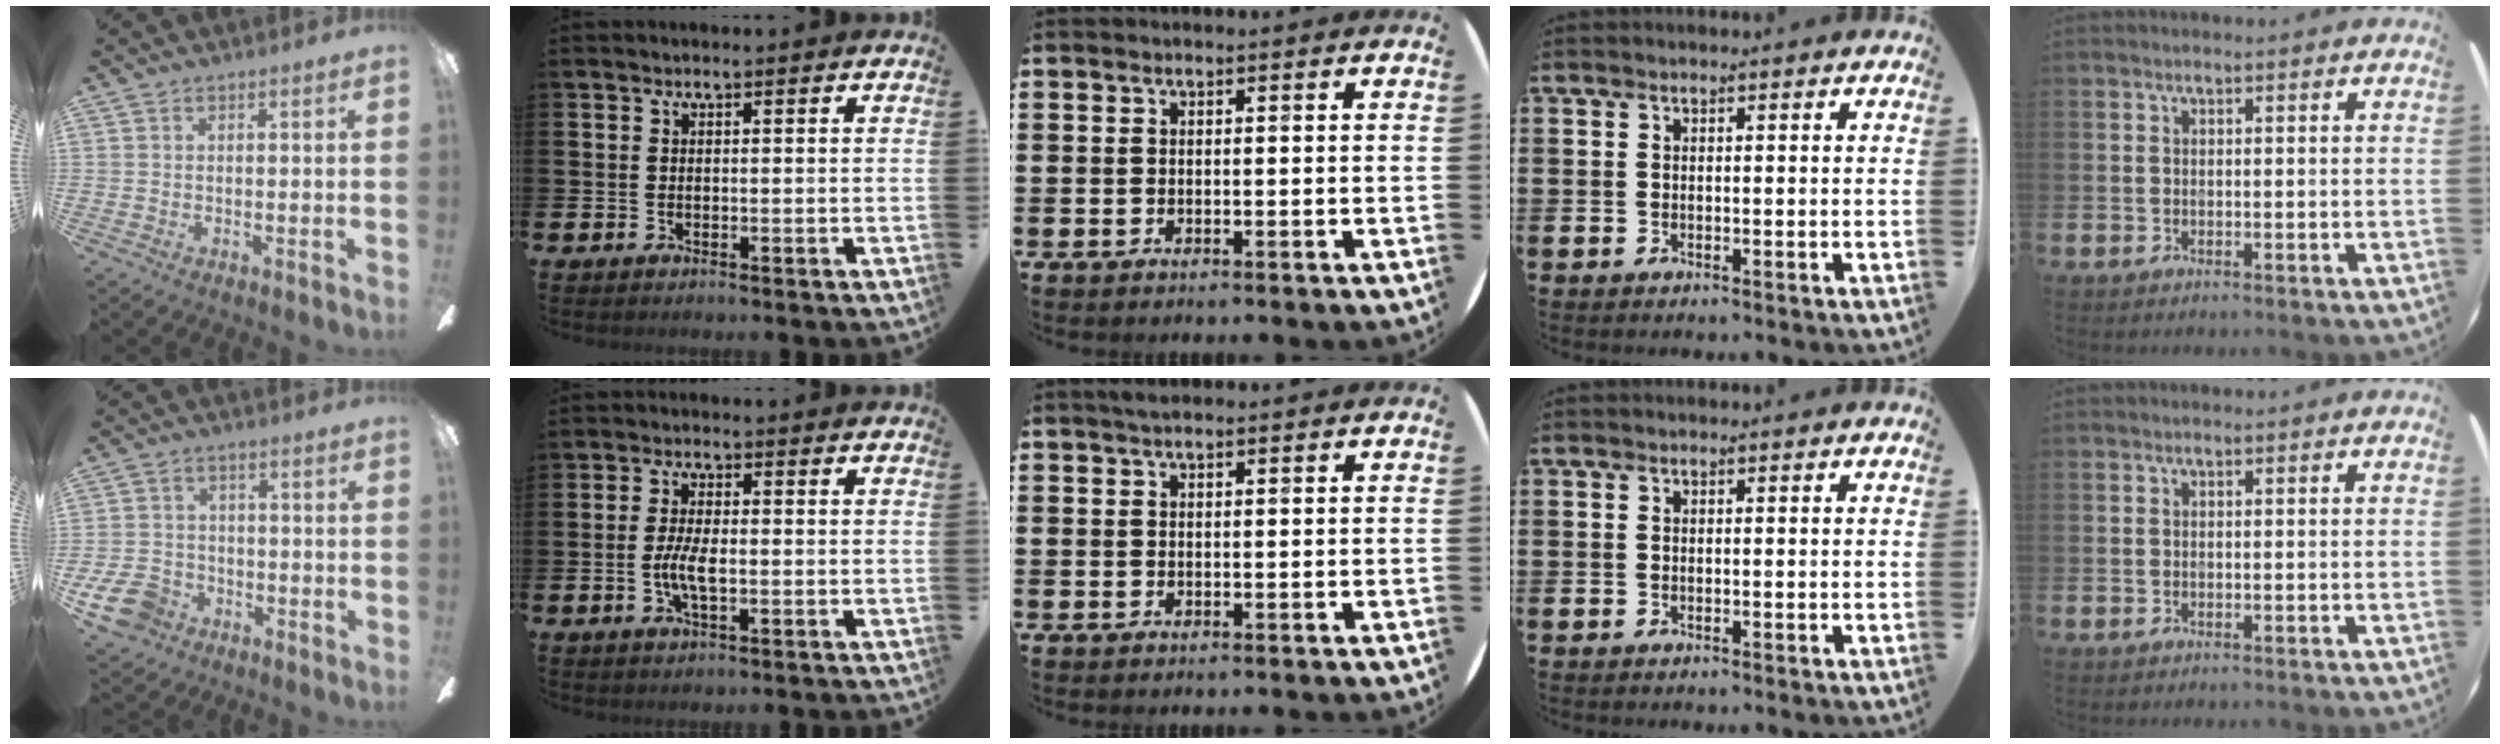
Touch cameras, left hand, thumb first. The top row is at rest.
{"thumb": {"total": 9.0, "force": [-5.0, 6.3, 4.0], "torque": [-0.100, 0.030, -0.095]}, "index": {"total": 3.8, "force": [-0.7, 1.3, 3.5], "torque": [-0.061, -0.004, -0.018]}, "middle": {"total": 0.9, "force": [0.7, 0.2, 0.5], "torque": [-0.010, 0.002, 0.013]}}